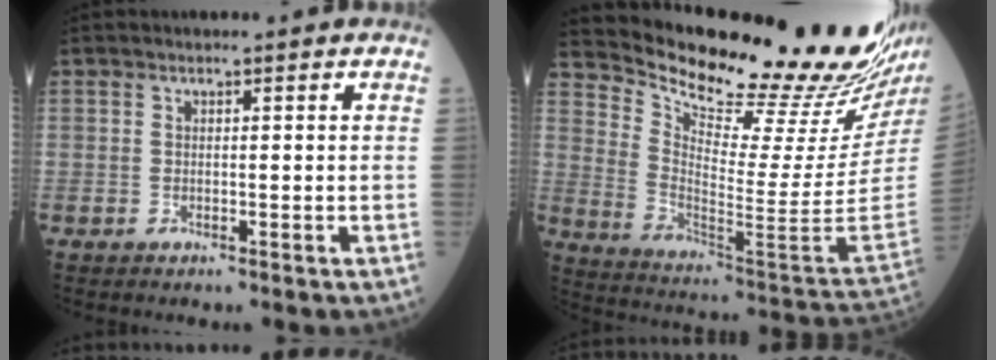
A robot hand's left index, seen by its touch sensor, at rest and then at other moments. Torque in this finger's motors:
{"motor_torque": [1.09, -1.05, 0.25, -0.01]}